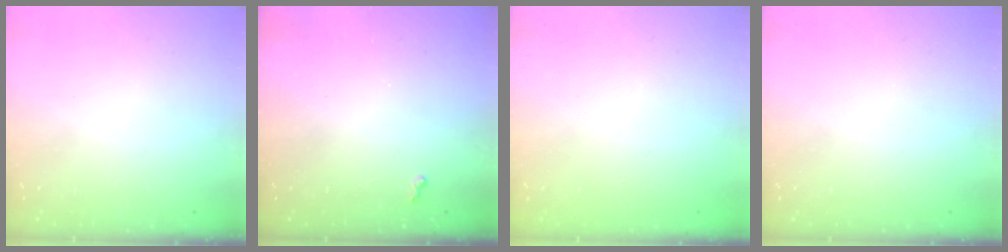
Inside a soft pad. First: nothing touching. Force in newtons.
{"total": 1.9, "press": 1.9, "slide": 0.5}
{"total": 0.9, "press": 0.9, "slide": 0.1}
{"total": 0.0}